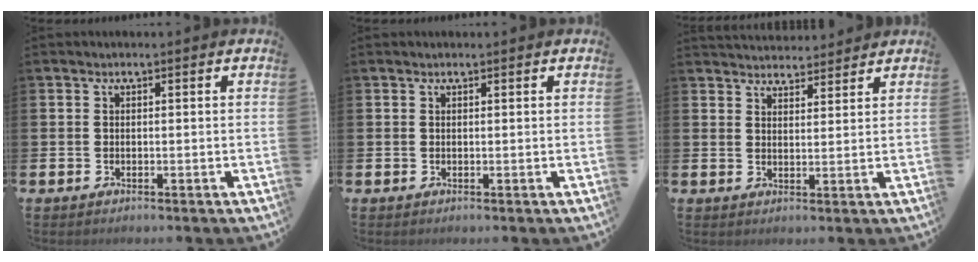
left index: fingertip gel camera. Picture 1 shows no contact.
{"total": 0.0}
{"total": 3.9, "force": [3.8, 0.7, -0.2], "torque": [0.001, -0.021, 0.071]}